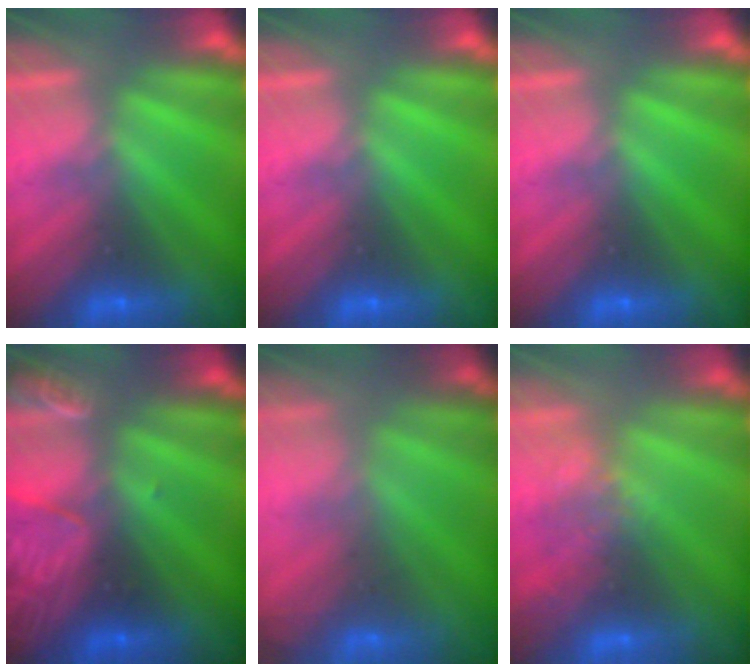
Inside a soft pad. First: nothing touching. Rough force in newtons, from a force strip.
{"total": 0.0}
{"total": 0.0}
{"total": 3.3}
{"total": 8.2}
{"total": 2.8}